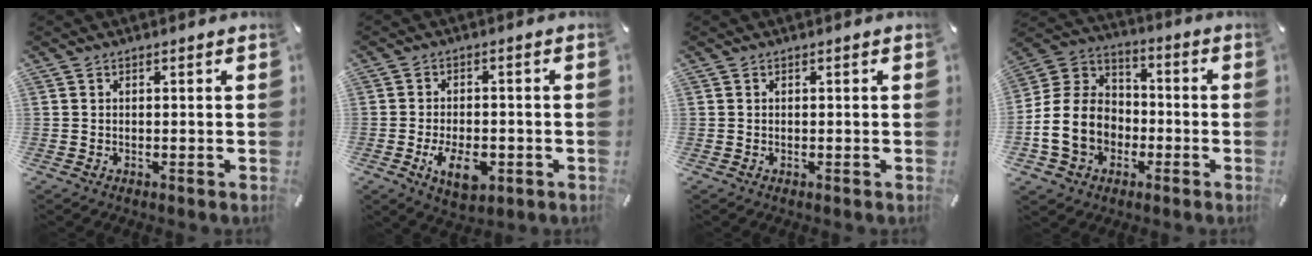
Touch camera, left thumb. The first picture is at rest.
{"total": 8.1, "force": [-2.8, 4.8, 6.0], "torque": [-0.115, -0.002, -0.054]}
{"total": 0.0}
{"total": 14.2, "force": [-3.8, 12.0, 6.7], "torque": [-0.160, 0.020, -0.071]}